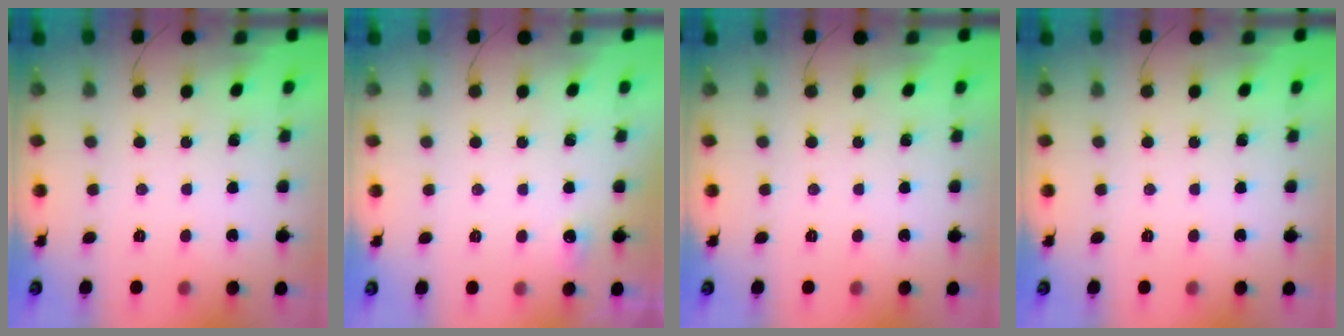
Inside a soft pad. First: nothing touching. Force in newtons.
{"total": 4.0, "press": 3.6, "slide": 1.8}
{"total": 0.0}
{"total": 0.0}